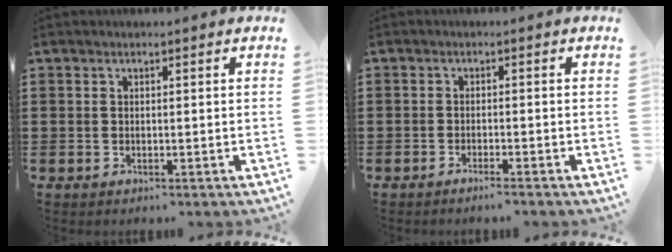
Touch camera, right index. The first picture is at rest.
{"total": 1.3, "force": [-1.2, -0.2, 0.5], "torque": [-0.009, 0.000, -0.022]}